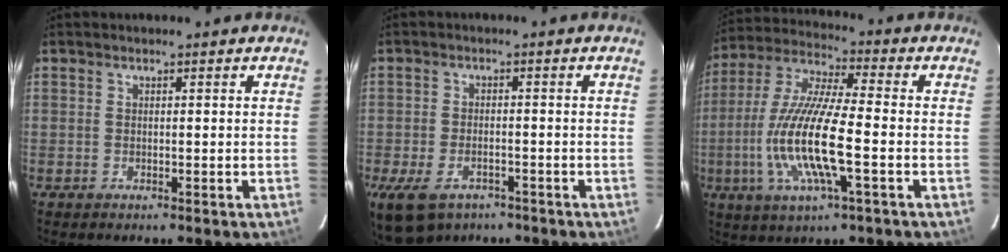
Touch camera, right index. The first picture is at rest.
{"total": 9.9, "force": [-6.5, 5.3, 5.2], "torque": [-0.126, -0.026, -0.111]}
{"total": 16.3, "force": [-3.7, 3.0, 15.6], "torque": [-0.319, -0.012, -0.072]}